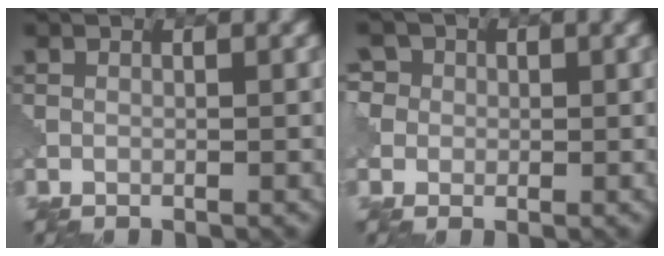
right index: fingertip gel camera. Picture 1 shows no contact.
{"total": 2.3, "force": [0.4, 2.2, -0.1], "torque": [-0.003, 0.008, -0.006]}